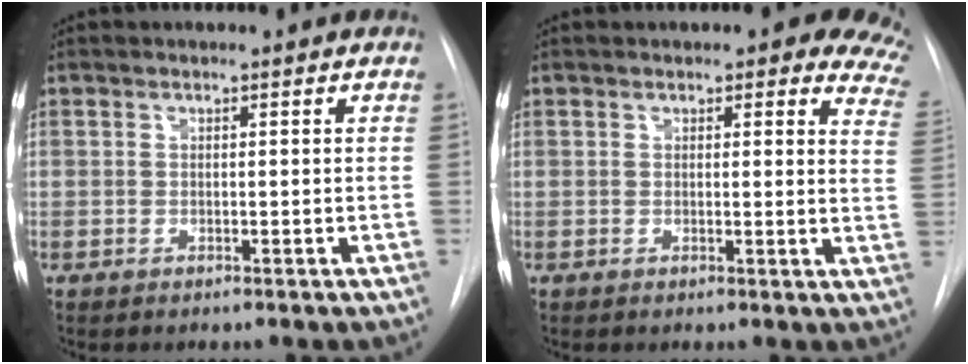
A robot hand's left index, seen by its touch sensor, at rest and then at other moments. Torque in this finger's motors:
{"motor_torque": [-0.57, -1.21, -0.71, 0.04]}